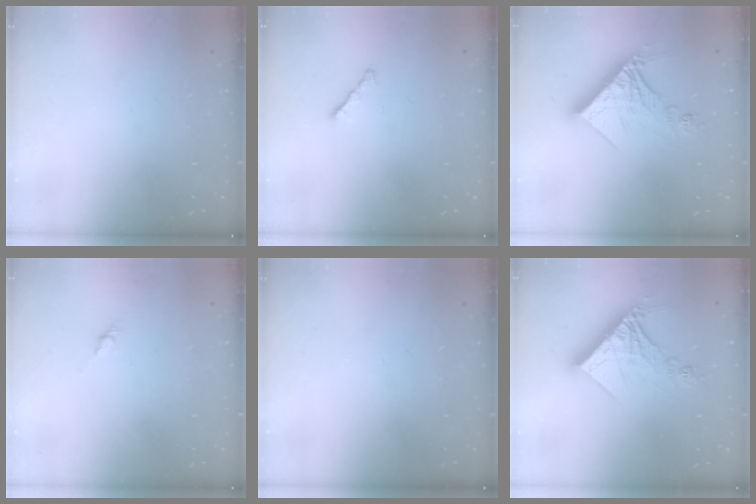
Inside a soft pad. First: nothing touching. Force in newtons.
{"total": 1.7, "press": 1.6, "slide": 0.6}
{"total": 14.3, "press": 14.2, "slide": 1.4}
{"total": 3.0, "press": 2.9, "slide": 0.7}
{"total": 0.0}
{"total": 14.3, "press": 14.2, "slide": 1.4}